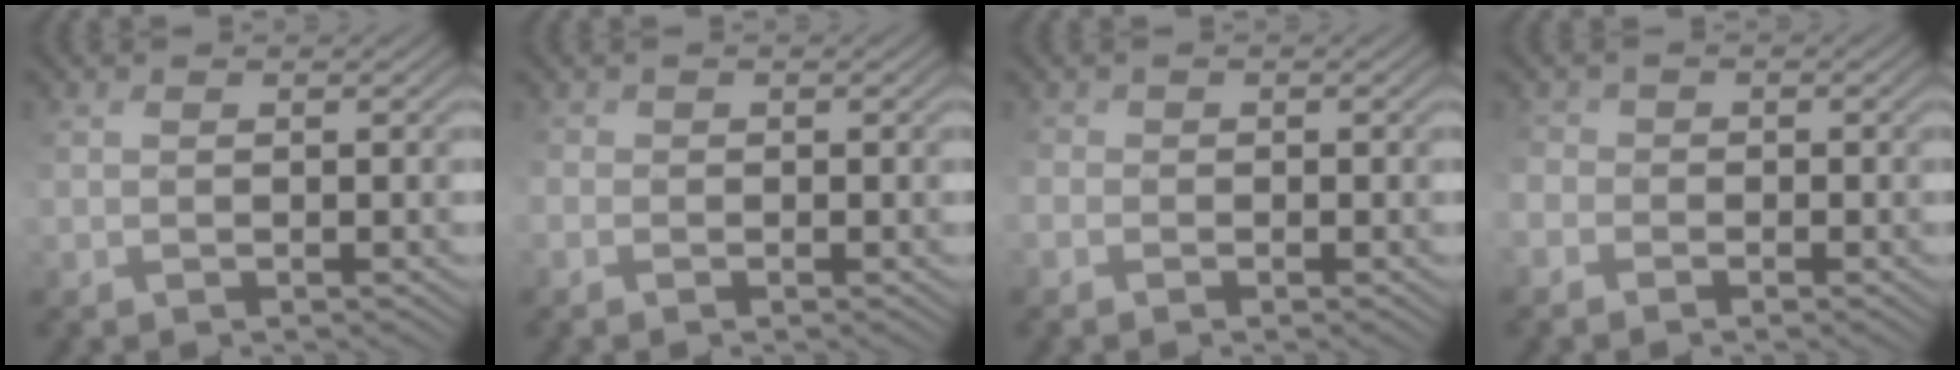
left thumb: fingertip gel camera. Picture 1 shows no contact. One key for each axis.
{"total": 1.5, "fx": -0.8, "fy": 1.3, "fz": 0.3, "tx": -0.012, "ty": -0.004, "tz": -0.018}
{"total": 1.8, "fx": -1.0, "fy": 1.4, "fz": 0.4, "tx": -0.014, "ty": -0.003, "tz": -0.019}
{"total": 3.3, "fx": -2.0, "fy": 2.5, "fz": 1.0, "tx": -0.028, "ty": -0.003, "tz": -0.037}